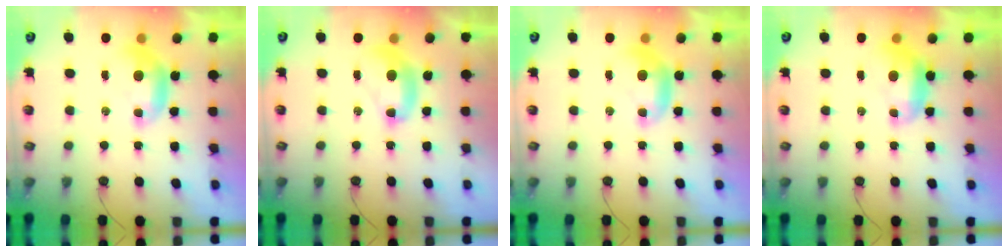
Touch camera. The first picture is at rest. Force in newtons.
{"total": 2.7, "press": 2.7, "slide": 0.1}
{"total": 0.0}
{"total": 0.5, "press": 0.5, "slide": 0.2}